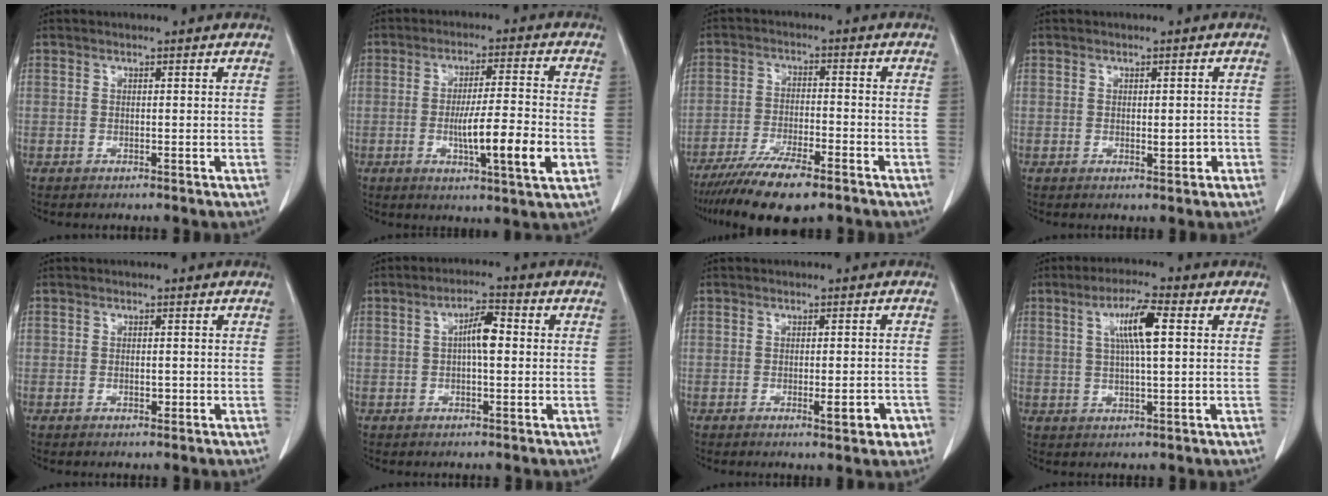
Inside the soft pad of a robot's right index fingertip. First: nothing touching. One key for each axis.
{"total": 10.7, "fx": -2.6, "fy": 0.3, "fz": 10.4, "tx": -0.170, "ty": -0.012, "tz": -0.045}
{"total": 11.5, "fx": -8.5, "fy": 2.1, "fz": 7.5, "tx": -0.127, "ty": -0.025, "tz": -0.141}
{"total": 1.9, "fx": -0.6, "fy": 0.8, "fz": 1.6, "tx": -0.022, "ty": -0.001, "tz": -0.004}
{"total": 1.2, "fx": -0.4, "fy": 0.6, "fz": 0.9, "tx": -0.015, "ty": 0.000, "tz": -0.004}
{"total": 4.6, "fx": 0.4, "fy": 1.2, "fz": 4.4, "tx": -0.077, "ty": 0.013, "tz": 0.003}
{"total": 4.2, "fx": -1.9, "fy": 1.0, "fz": 3.6, "tx": -0.045, "ty": -0.002, "tz": -0.020}
{"total": 7.0, "fx": 1.9, "fy": 0.6, "fz": 6.7, "tx": -0.122, "ty": 0.008, "tz": 0.033}